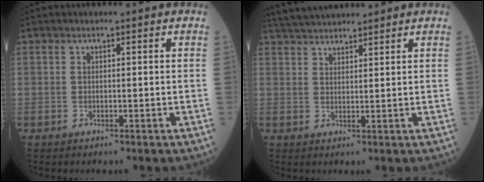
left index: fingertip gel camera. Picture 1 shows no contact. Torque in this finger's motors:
{"motor_torque": [-0.13, -0.27, 0.12, 0.09]}